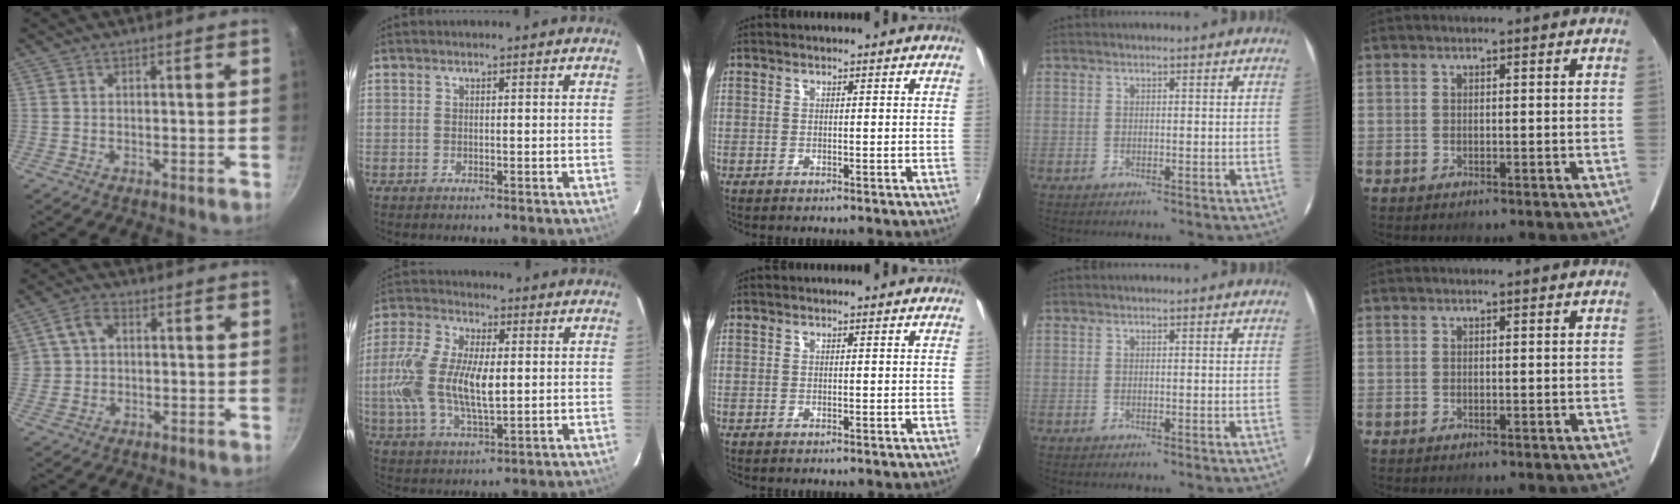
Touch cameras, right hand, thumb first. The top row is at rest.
{"thumb": {"total": 6.0, "force": [1.5, 4.7, 3.4], "torque": [-0.047, 0.008, 0.026]}, "index": {"total": 15.3, "force": [0.0, 6.9, 13.6], "torque": [-0.287, 0.002, -0.001]}}